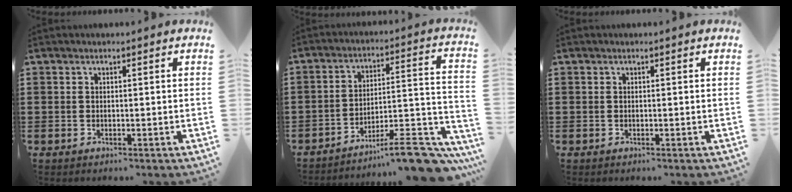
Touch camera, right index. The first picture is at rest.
{"total": 12.0, "force": [-9.7, 2.5, 6.7], "torque": [-0.081, 0.035, -0.173]}
{"total": 0.0}